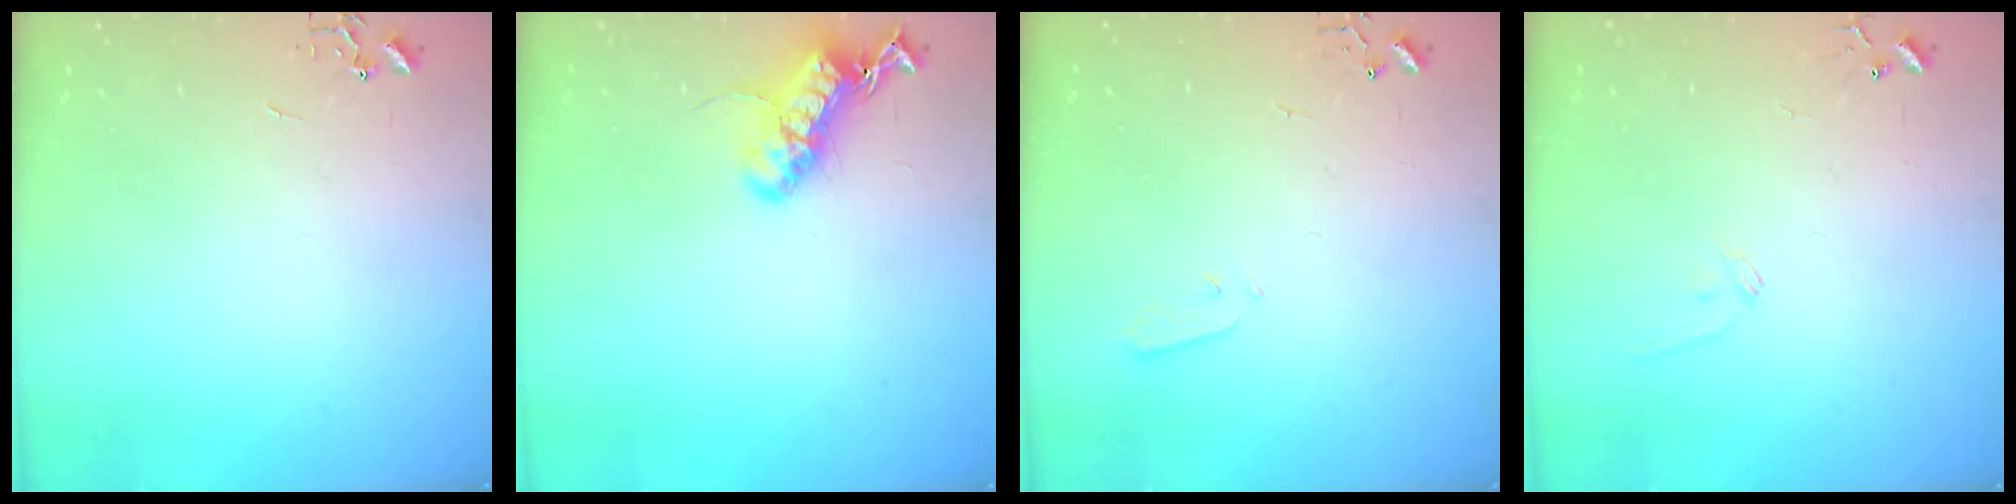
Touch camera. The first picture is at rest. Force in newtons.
{"total": 16.7, "press": 16.6, "slide": 1.2}
{"total": 2.8, "press": 2.7, "slide": 0.4}
{"total": 6.6, "press": 6.6, "slide": 0.6}